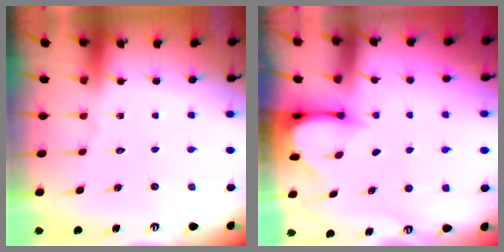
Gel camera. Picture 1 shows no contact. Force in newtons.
{"total": 3.5, "press": 3.5, "slide": 0.2}